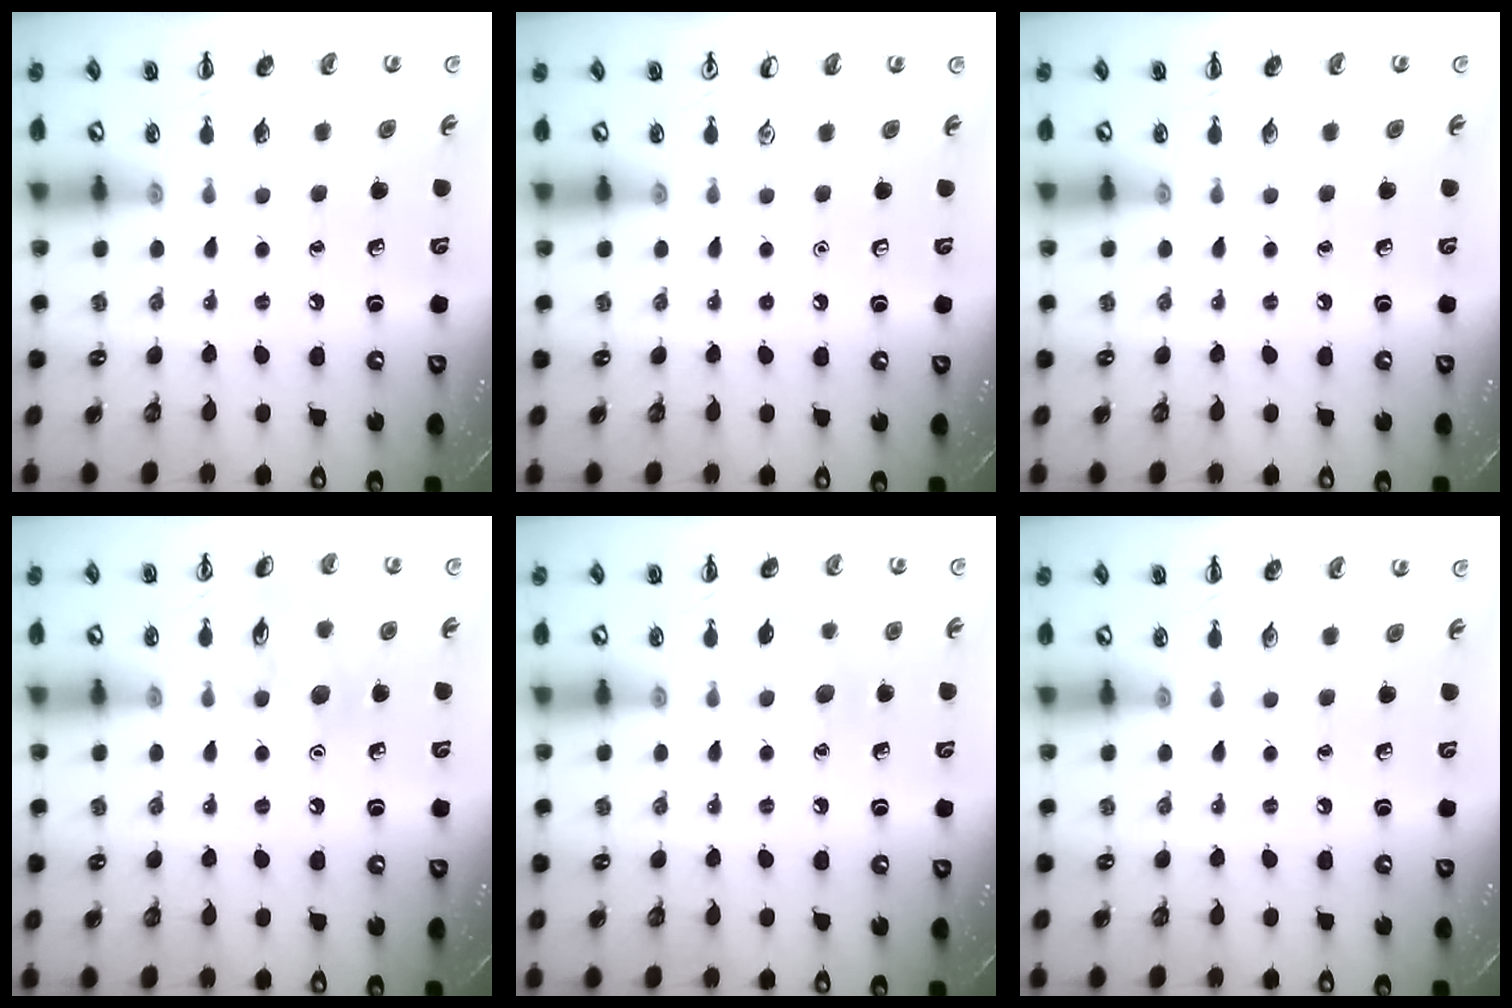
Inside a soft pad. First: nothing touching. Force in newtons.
{"total": 0.0}
{"total": 0.0}
{"total": 9.6, "press": 9.6, "slide": 0.6}
{"total": 7.1, "press": 6.9, "slide": 1.9}
{"total": 0.0}